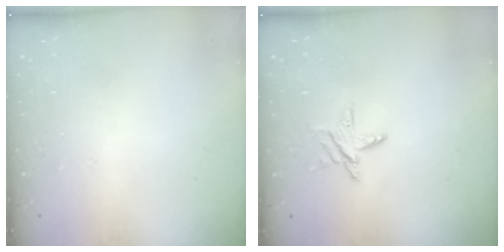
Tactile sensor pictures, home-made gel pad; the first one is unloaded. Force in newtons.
{"total": 7.4, "press": 7.4, "slide": 0.5}